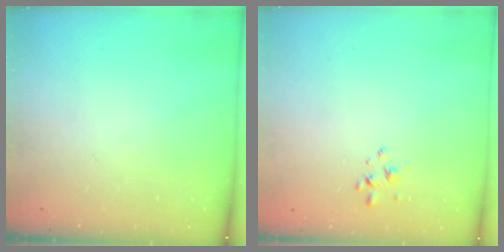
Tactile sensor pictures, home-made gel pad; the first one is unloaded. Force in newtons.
{"total": 2.4, "press": 2.3, "slide": 0.8}